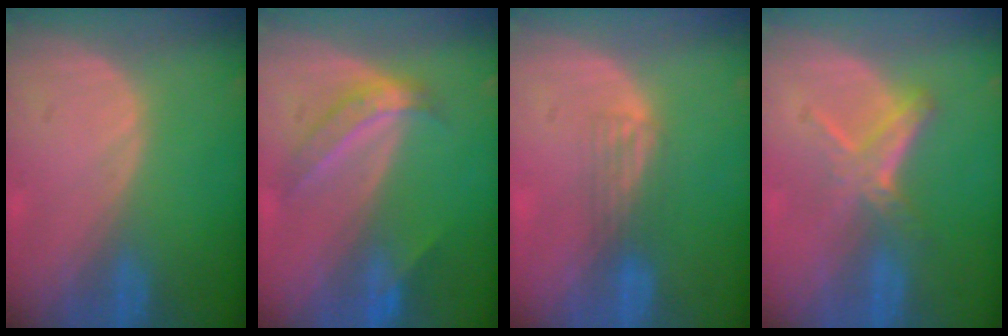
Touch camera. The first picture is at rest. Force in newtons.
{"total": 5.6, "press": 4.8, "slide": 2.9}
{"total": 2.5, "press": 2.2, "slide": 1.3}
{"total": 4.9, "press": 4.8, "slide": 0.9}